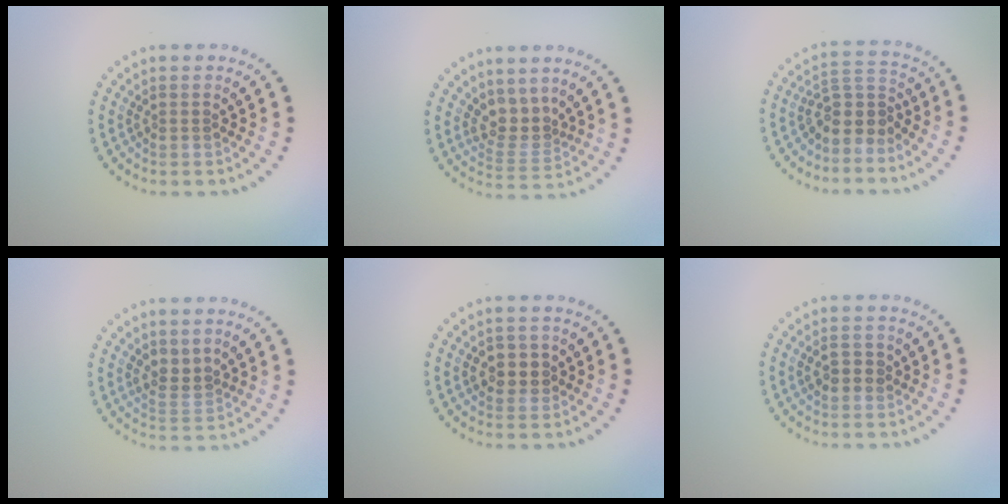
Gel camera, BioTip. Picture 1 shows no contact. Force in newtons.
{"total": 2.8, "press": 2.0, "slide": 2.0}
{"total": 3.3, "press": 2.5, "slide": 2.1}
{"total": 1.9, "press": 1.6, "slide": 1.0}
{"total": 2.3, "press": 2.2, "slide": 0.6}
{"total": 1.6, "press": 1.6, "slide": 0.1}